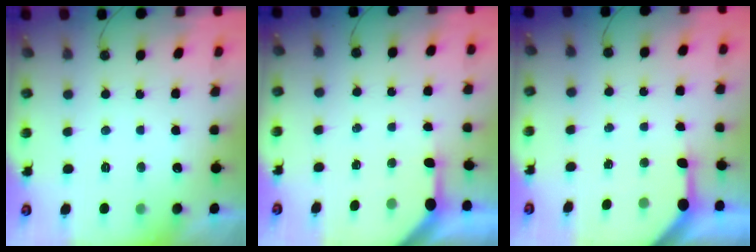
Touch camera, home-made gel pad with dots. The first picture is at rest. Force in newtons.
{"total": 3.0, "press": 3.0, "slide": 0.2}
{"total": 3.5, "press": 3.5, "slide": 0.3}